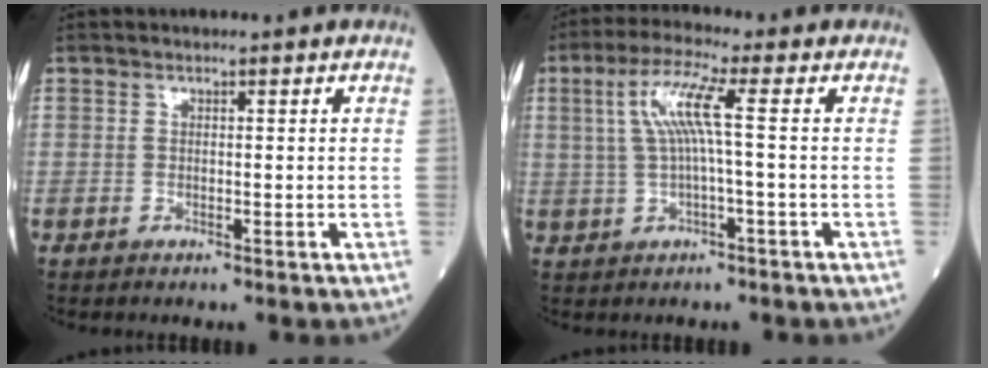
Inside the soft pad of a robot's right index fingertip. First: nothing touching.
{"total": 6.7, "force": [1.1, -0.2, 6.6], "torque": [-0.136, 0.019, 0.025]}